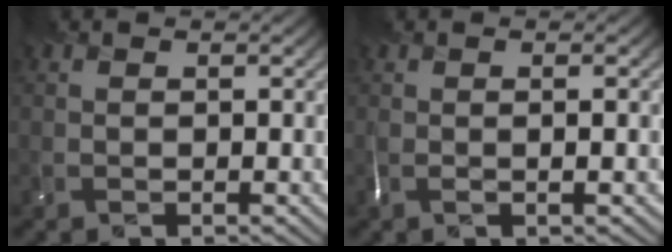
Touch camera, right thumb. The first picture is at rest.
{"total": 1.5, "force": [-0.5, -0.5, 1.3], "torque": [-0.012, 0.005, -0.014]}